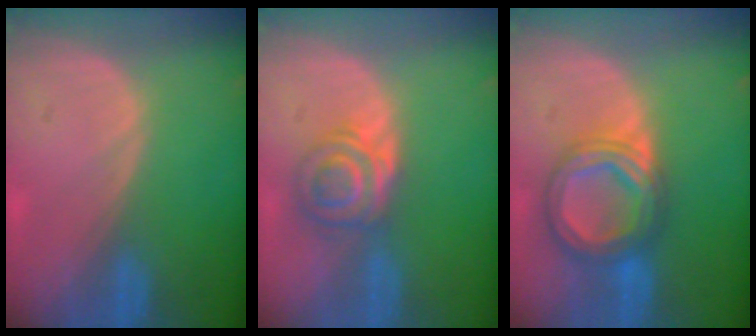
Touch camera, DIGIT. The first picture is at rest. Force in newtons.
{"total": 5.8, "press": 5.4, "slide": 2.1}
{"total": 8.1, "press": 8.0, "slide": 0.6}